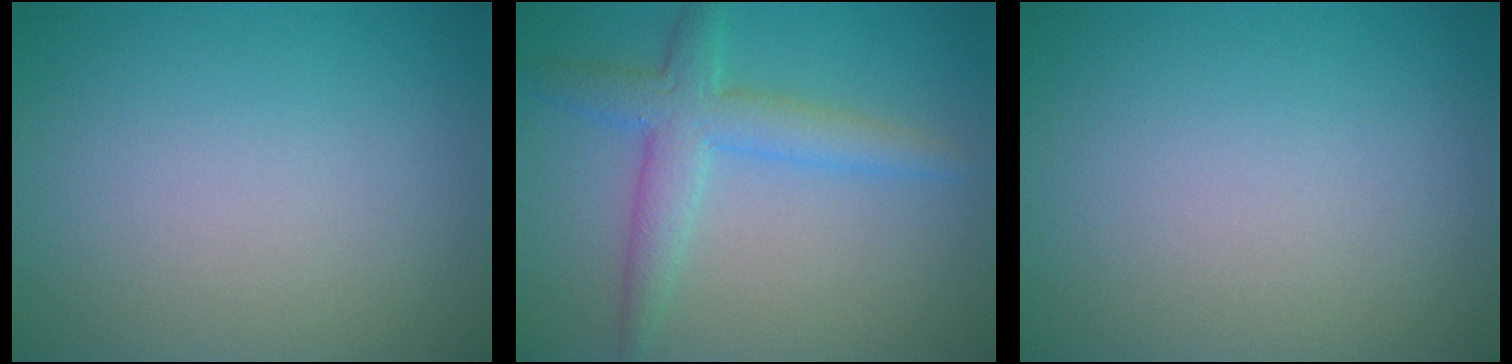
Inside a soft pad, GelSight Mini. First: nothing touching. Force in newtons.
{"total": 4.2, "press": 4.2, "slide": 0.2}
{"total": 0.0}